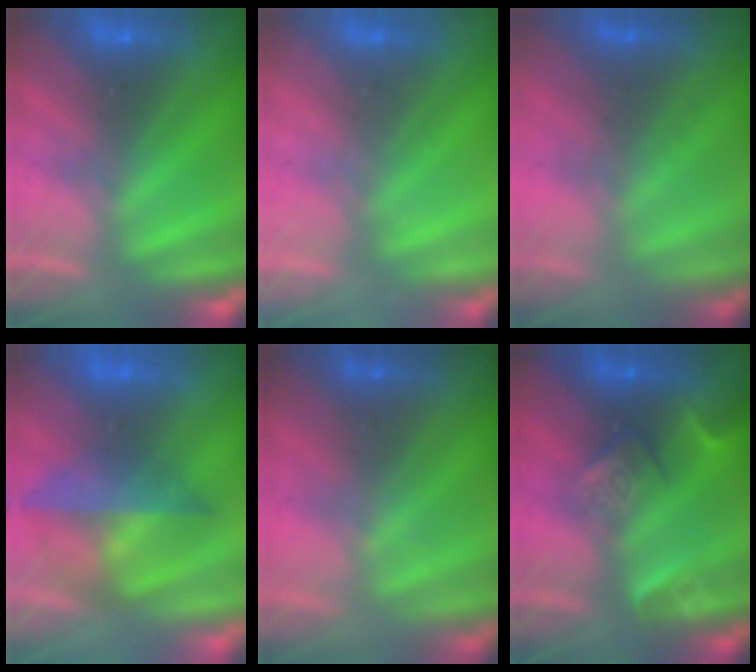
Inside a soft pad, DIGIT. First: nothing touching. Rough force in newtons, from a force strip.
{"total": 2.1}
{"total": 1.7}
{"total": 3.9}
{"total": 1.5}
{"total": 2.4}